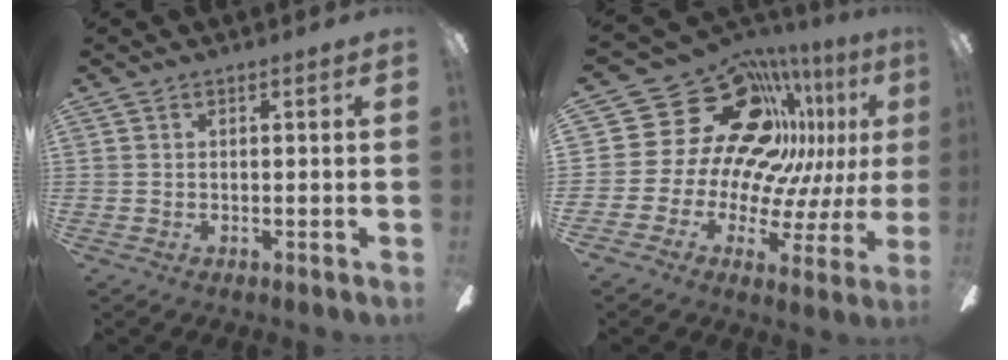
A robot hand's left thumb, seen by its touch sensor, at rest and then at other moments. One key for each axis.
{"total": 27.8, "fx": 12.3, "fy": 19.3, "fz": 15.9, "tx": -0.263, "ty": -0.103, "tz": 0.271}